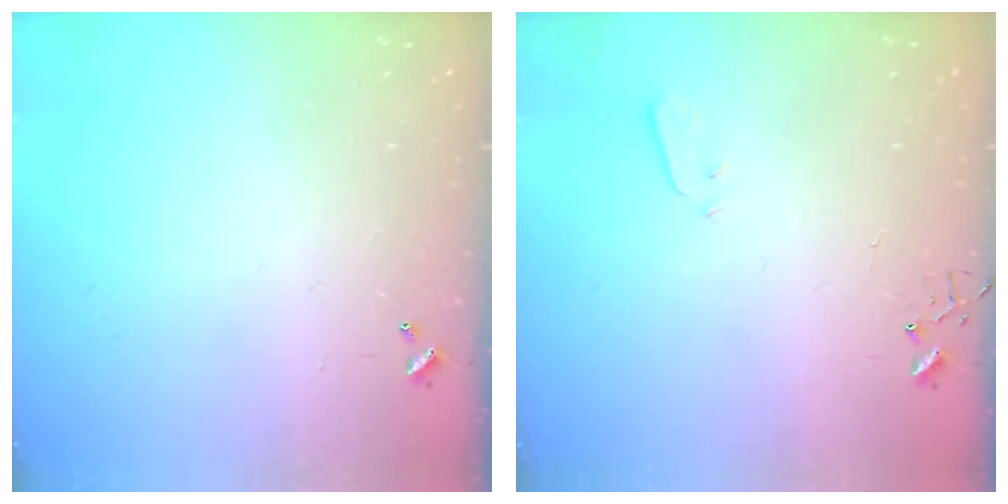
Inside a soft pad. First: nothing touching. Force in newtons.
{"total": 2.9, "press": 2.9, "slide": 0.1}